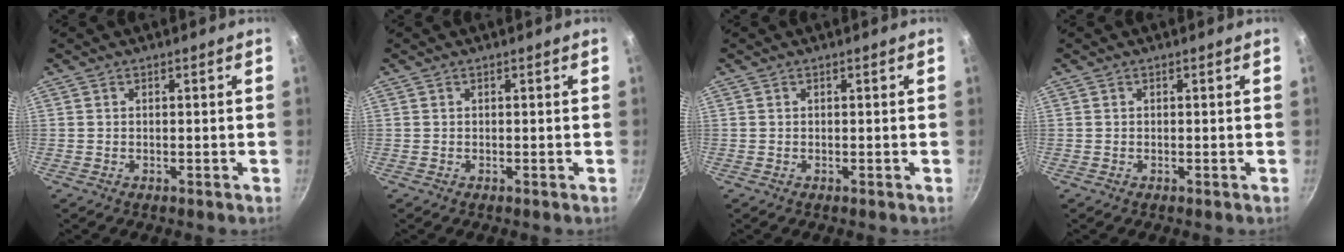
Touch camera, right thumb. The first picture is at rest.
{"total": 0.0}
{"total": 0.0}
{"total": 0.0}